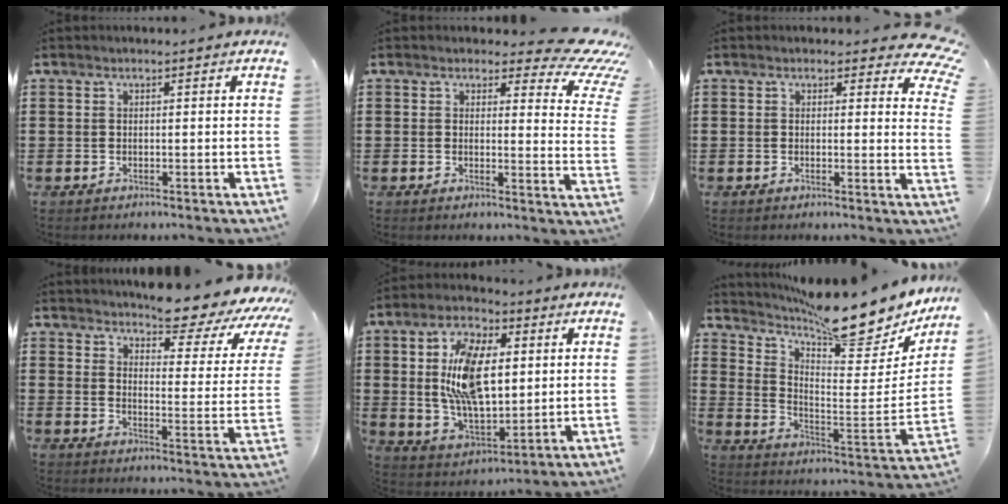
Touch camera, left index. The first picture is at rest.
{"total": 5.8, "force": [4.6, 1.5, 3.2], "torque": [-0.050, -0.028, 0.078]}
{"total": 2.9, "force": [2.2, 1.2, 1.4], "torque": [-0.022, -0.007, 0.037]}
{"total": 7.0, "force": [6.5, 0.7, 2.5], "torque": [-0.041, -0.059, 0.103]}
{"total": 13.0, "force": [2.8, 6.6, 10.9], "torque": [-0.220, 0.009, 0.050]}
{"total": 11.9, "force": [10.3, 1.8, 5.7], "torque": [-0.108, -0.078, 0.170]}